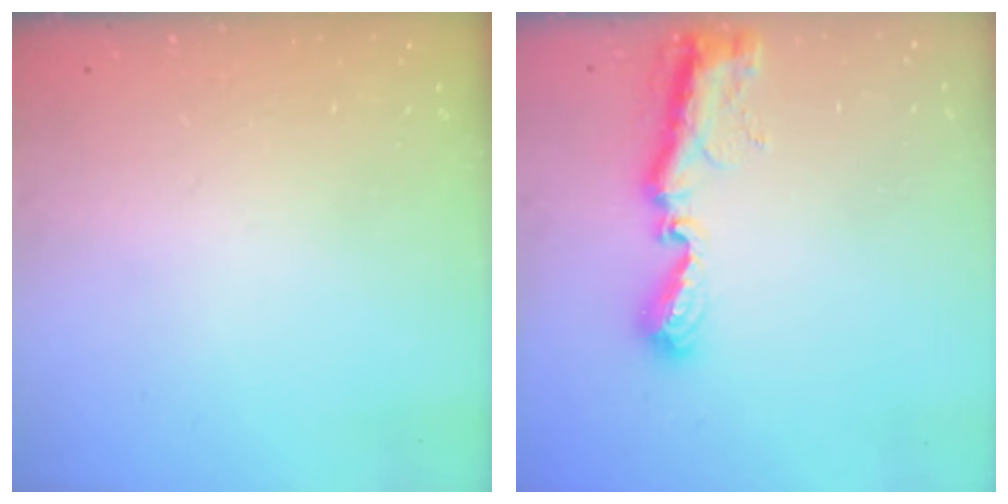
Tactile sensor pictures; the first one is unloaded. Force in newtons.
{"total": 9.9, "press": 9.9, "slide": 0.7}